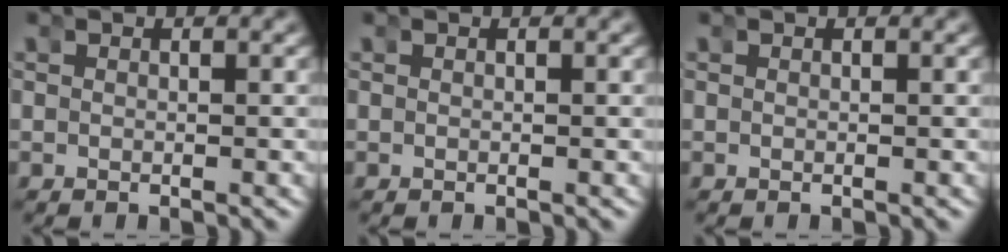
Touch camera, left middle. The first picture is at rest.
{"total": 0.0}
{"total": 0.0}